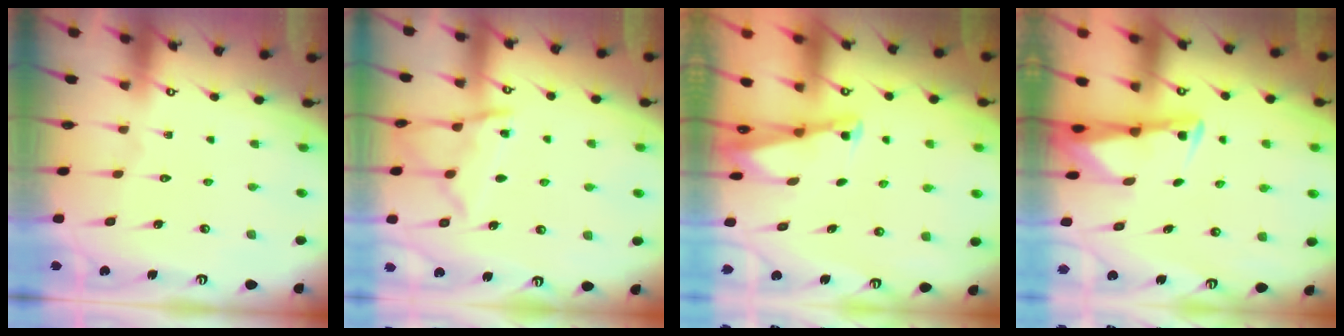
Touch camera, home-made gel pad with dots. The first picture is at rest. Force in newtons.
{"total": 10.2, "press": 10.2, "slide": 0.6}
{"total": 2.0, "press": 2.0, "slide": 0.3}
{"total": 2.9, "press": 2.9, "slide": 0.4}